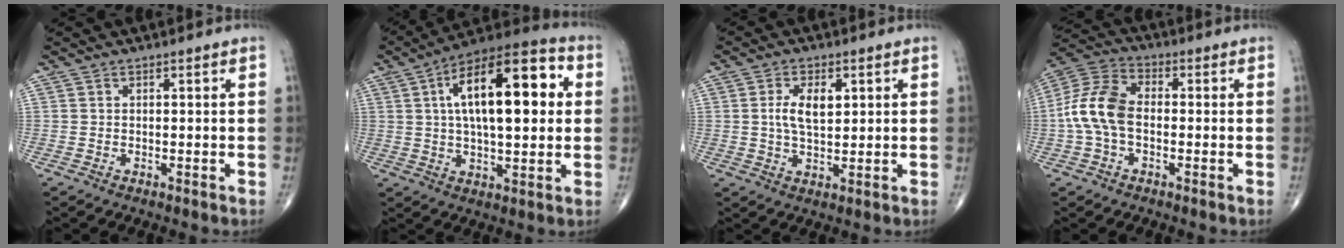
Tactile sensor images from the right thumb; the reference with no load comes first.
{"total": 21.2, "force": [4.2, 8.8, 18.8], "torque": [-0.277, 0.019, 0.055]}
{"total": 6.3, "force": [1.4, 3.2, 5.2], "torque": [-0.091, -0.005, 0.025]}
{"total": 11.0, "force": [-1.1, 6.7, 8.6], "torque": [-0.181, 0.032, -0.032]}